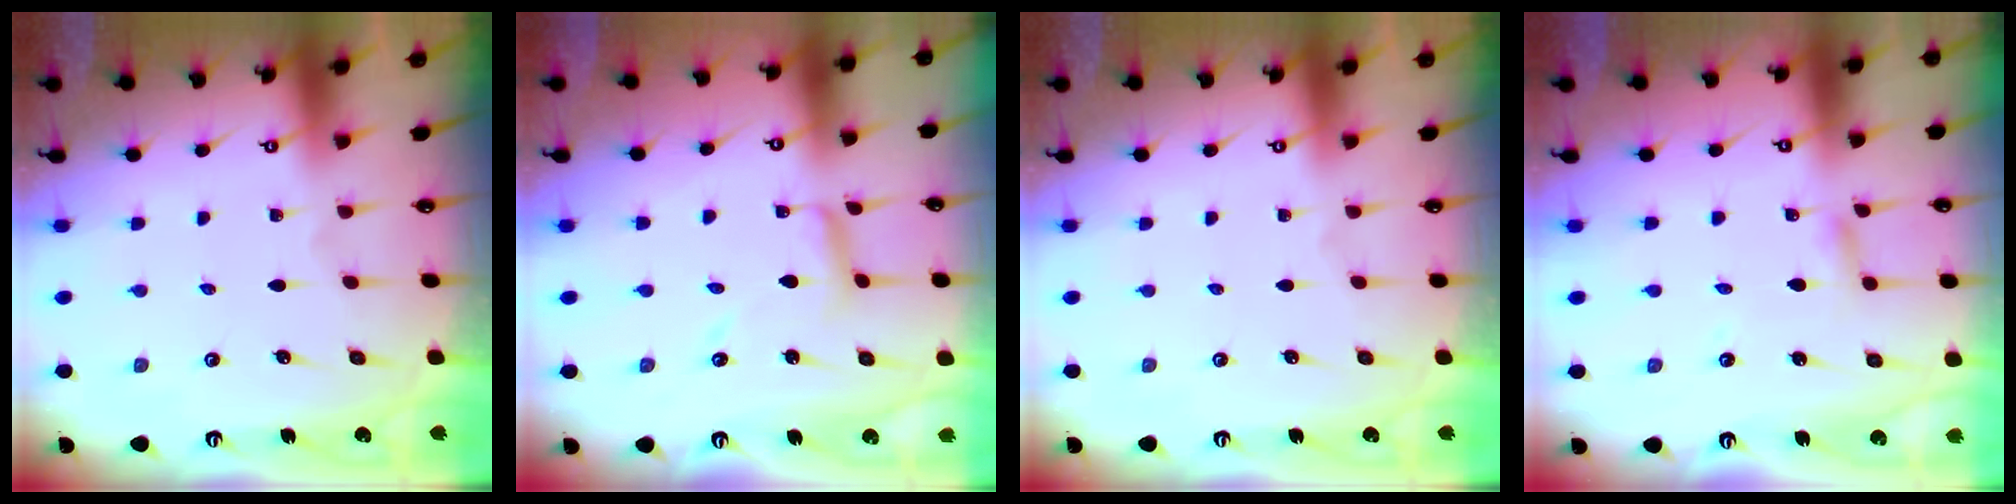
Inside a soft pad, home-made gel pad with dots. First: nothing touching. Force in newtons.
{"total": 6.3, "press": 6.3, "slide": 0.3}
{"total": 0.0}
{"total": 3.0, "press": 3.0, "slide": 0.2}